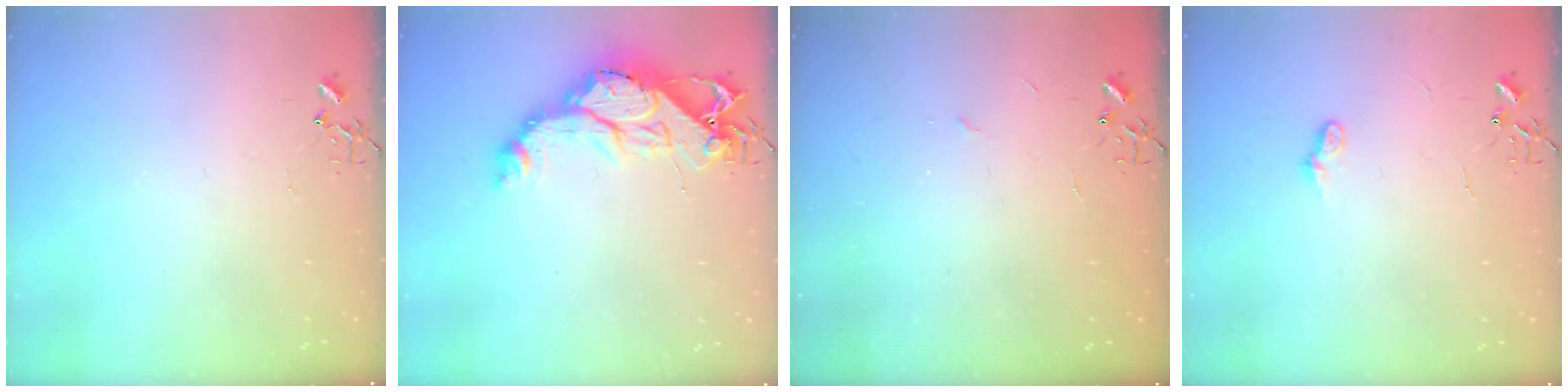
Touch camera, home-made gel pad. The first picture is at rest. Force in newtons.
{"total": 16.6, "press": 16.5, "slide": 1.3}
{"total": 2.3, "press": 2.3, "slide": 0.4}
{"total": 6.1, "press": 6.1, "slide": 0.6}